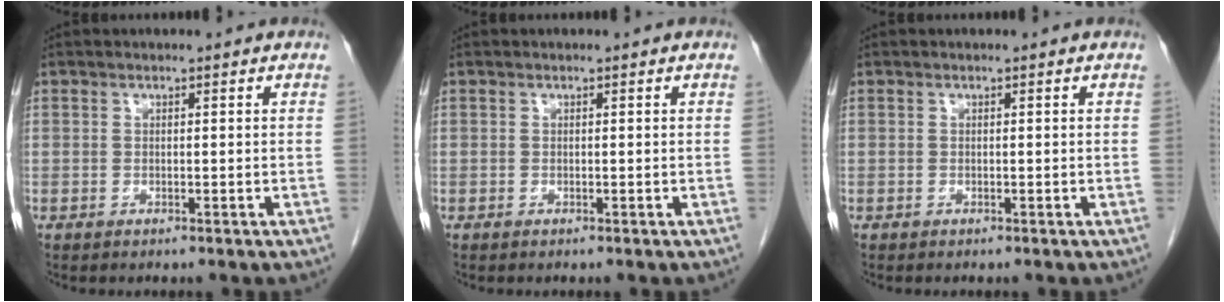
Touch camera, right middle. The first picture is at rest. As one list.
[{"total": 0.0}, {"total": 0.0}]